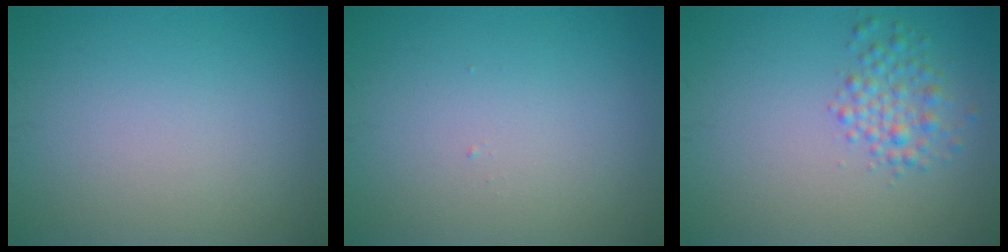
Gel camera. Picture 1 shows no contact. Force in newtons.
{"total": 0.0}
{"total": 2.5, "press": 2.5, "slide": 0.0}